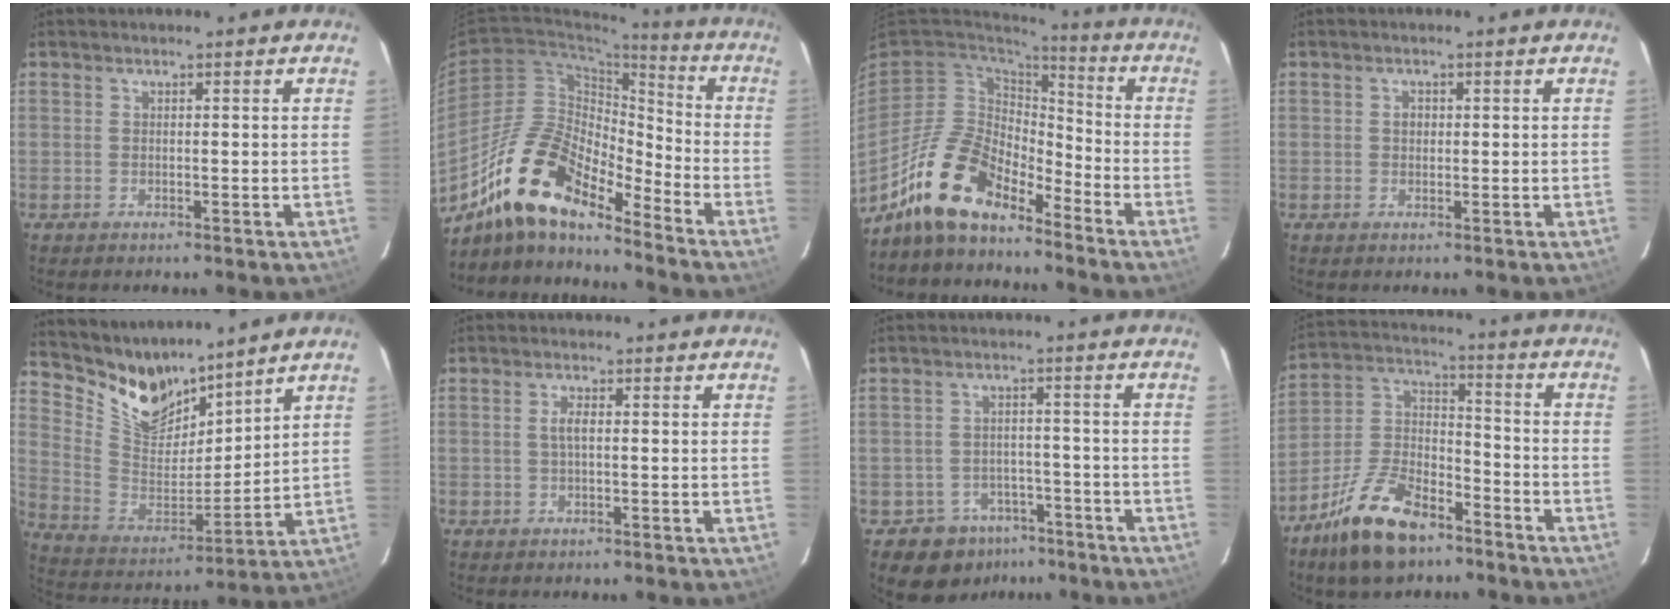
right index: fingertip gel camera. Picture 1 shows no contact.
{"total": 17.0, "force": [-13.0, 5.2, 9.6], "torque": [-0.174, -0.006, -0.254]}
{"total": 14.3, "force": [-11.3, 5.4, 7.0], "torque": [-0.142, 0.004, -0.219]}
{"total": 1.4, "force": [0.1, 1.2, 0.7], "torque": [-0.010, 0.005, 0.002]}
{"total": 12.9, "force": [11.1, 5.1, 4.1], "torque": [-0.094, -0.011, 0.222]}
{"total": 2.0, "force": [0.1, 0.6, 1.9], "torque": [-0.038, 0.003, 0.001]}
{"total": 7.7, "force": [-5.0, 5.7, 1.1], "torque": [-0.030, 0.028, -0.059]}
{"total": 15.9, "force": [-10.4, 7.7, 9.4], "torque": [-0.201, 0.019, -0.187]}